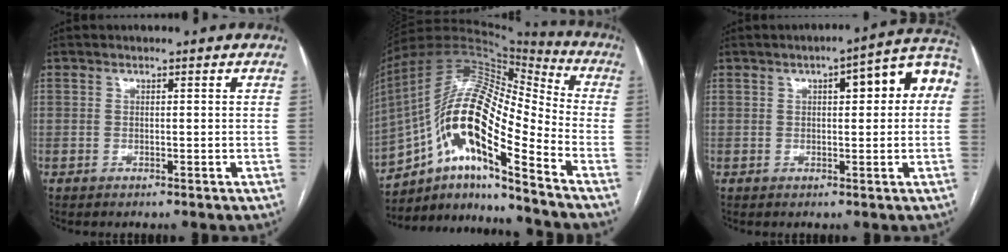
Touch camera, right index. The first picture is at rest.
{"total": 20.1, "force": [-9.2, 4.5, 17.2], "torque": [-0.334, 0.027, -0.158]}
{"total": 9.9, "force": [2.3, 2.5, 9.2], "torque": [-0.117, 0.038, 0.022]}